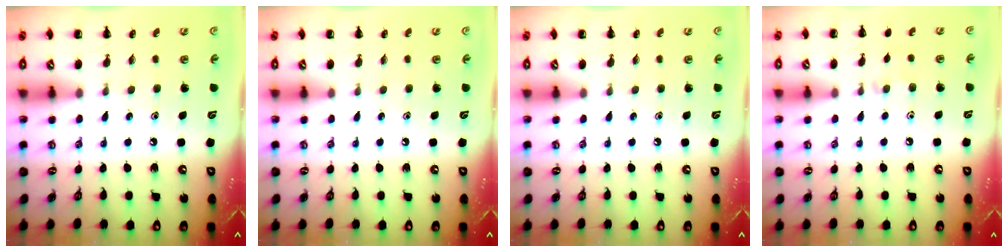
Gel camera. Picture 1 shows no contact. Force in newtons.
{"total": 0.0}
{"total": 0.0}
{"total": 3.6, "press": 3.3, "slide": 1.4}